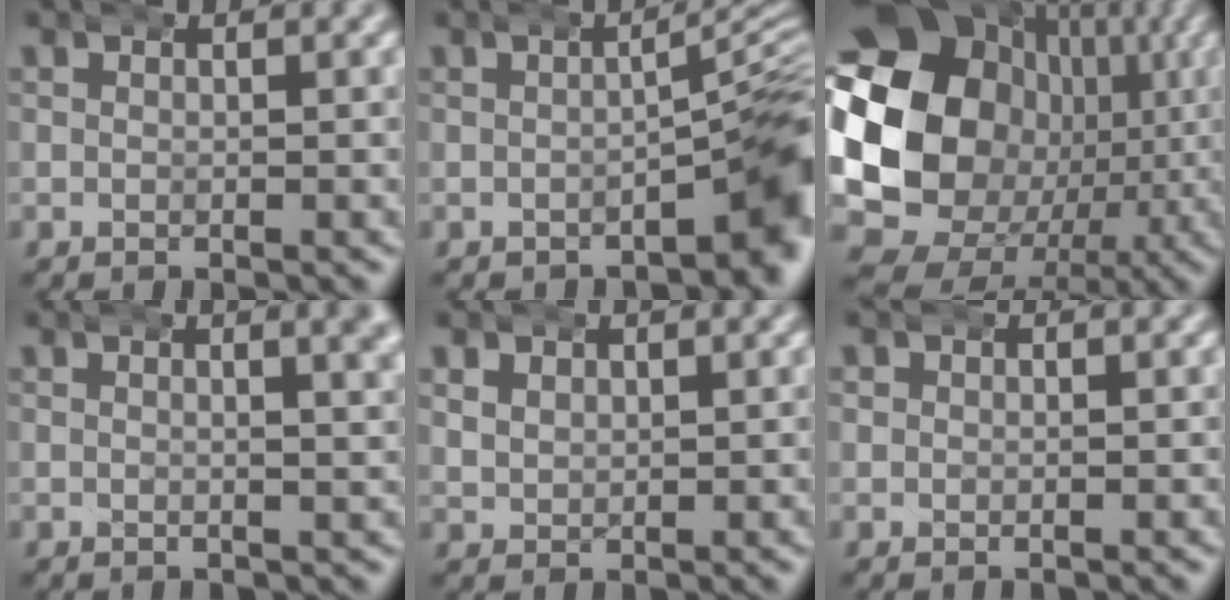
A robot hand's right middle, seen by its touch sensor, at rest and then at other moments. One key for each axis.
{"total": 7.0, "fx": -1.1, "fy": 3.4, "fz": 6.1, "tx": -0.056, "ty": 0.006, "tz": -0.021}
{"total": 23.1, "fx": -1.6, "fy": 18.5, "fz": 13.7, "tx": -0.278, "ty": -0.066, "tz": -0.014}
{"total": 2.9, "fx": 1.5, "fy": 0.6, "fz": 2.4, "tx": -0.027, "ty": 0.010, "tz": 0.019}
{"total": 2.1, "fx": 0.7, "fy": 1.8, "fz": 0.6, "tx": -0.024, "ty": -0.002, "tz": 0.018}
{"total": 0.6, "fx": 0.2, "fy": 0.5, "fz": 0.1, "tx": -0.007, "ty": 0.001, "tz": 0.003}